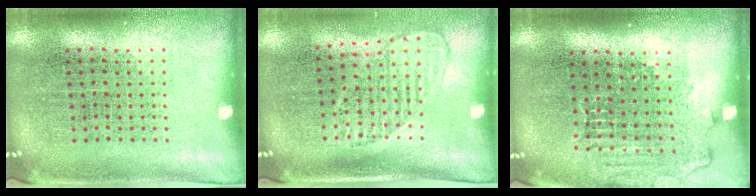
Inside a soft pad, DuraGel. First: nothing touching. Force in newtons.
{"total": 1.4, "press": 1.2, "slide": 0.7}
{"total": 1.4, "press": 1.2, "slide": 0.6}